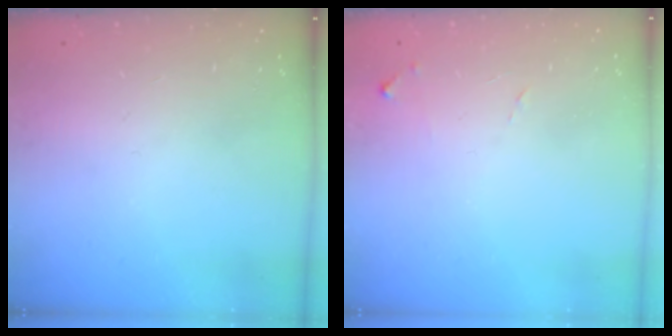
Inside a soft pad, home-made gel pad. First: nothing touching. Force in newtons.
{"total": 5.4, "press": 5.4, "slide": 0.4}